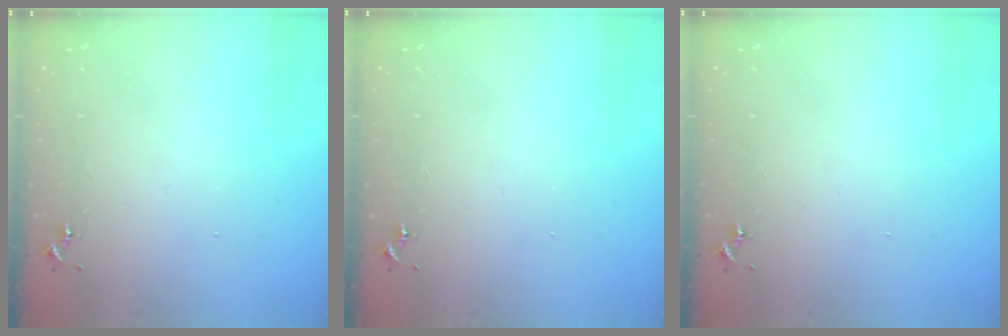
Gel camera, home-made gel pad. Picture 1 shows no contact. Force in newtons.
{"total": 0.0}
{"total": 0.0}